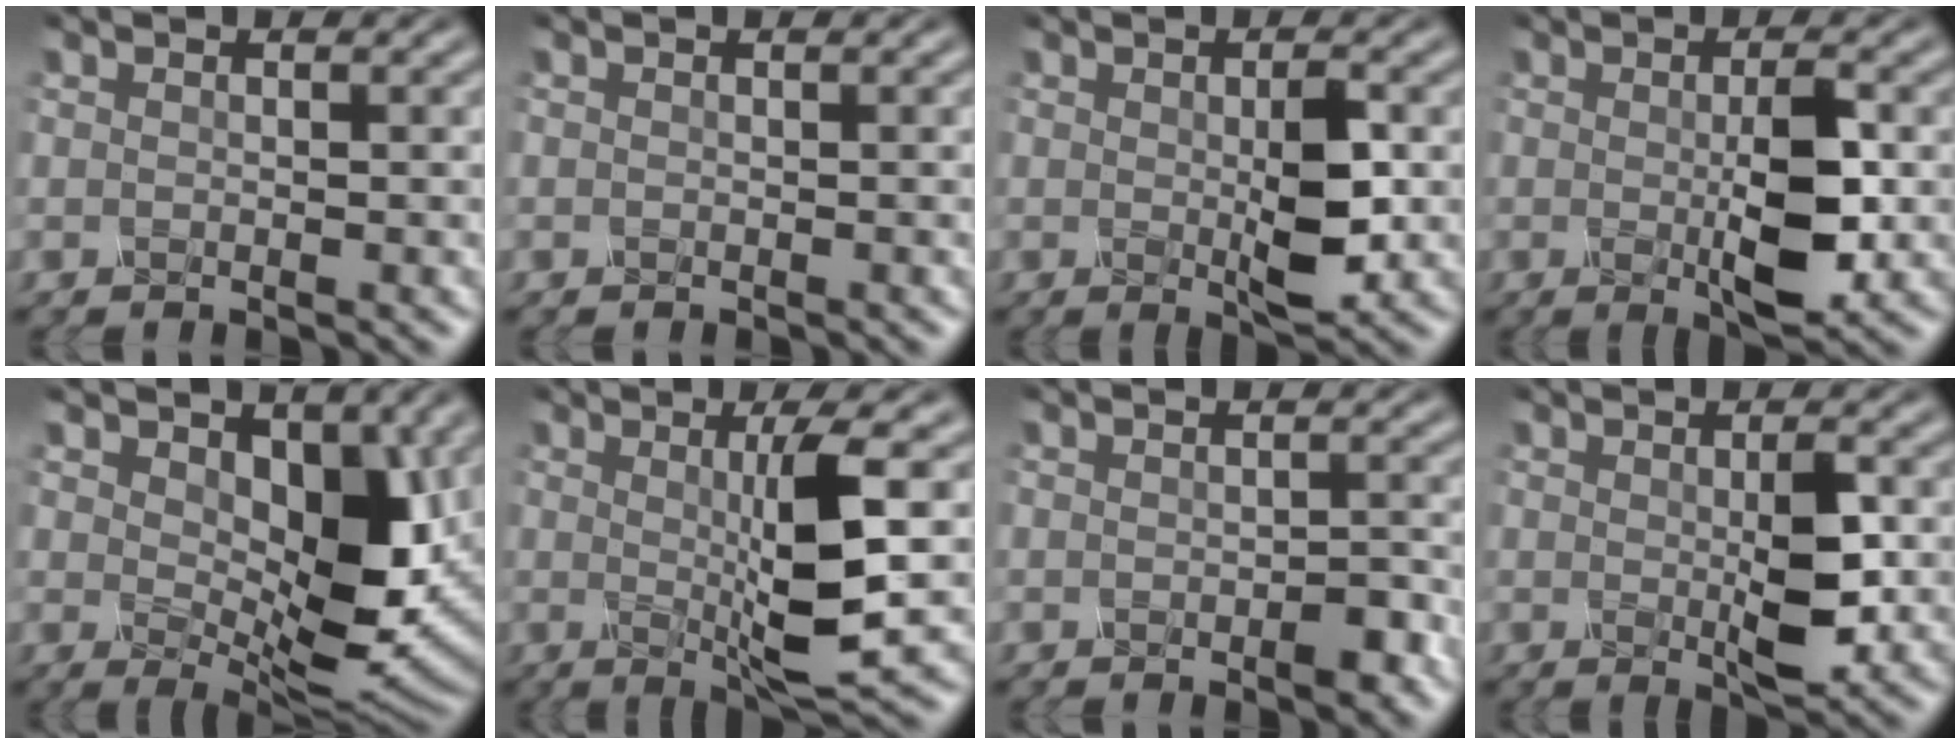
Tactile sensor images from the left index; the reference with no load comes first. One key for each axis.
{"total": 0.0}
{"total": 3.4, "fx": -0.2, "fy": 0.9, "fz": 3.3, "tx": -0.075, "ty": -0.005, "tz": 0.006}
{"total": 4.5, "fx": -0.4, "fy": 1.0, "fz": 4.4, "tx": -0.096, "ty": -0.007, "tz": 0.001}
{"total": 8.4, "fx": 1.3, "fy": 4.6, "fz": 6.9, "tx": -0.121, "ty": -0.012, "tz": 0.033}
{"total": 5.6, "fx": 0.3, "fy": 0.4, "fz": 5.6, "tx": -0.111, "ty": -0.009, "tz": 0.017}
{"total": 2.1, "fx": -1.3, "fy": 0.4, "fz": 1.6, "tx": -0.039, "ty": -0.001, "tz": -0.014}
{"total": 3.4, "fx": -0.1, "fy": 0.7, "fz": 3.3, "tx": -0.076, "ty": -0.005, "tz": 0.007}